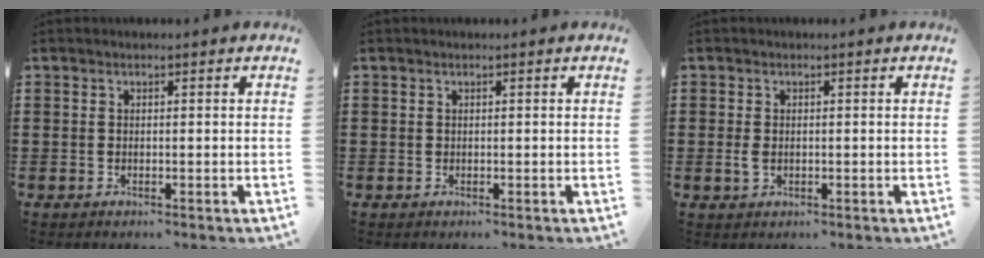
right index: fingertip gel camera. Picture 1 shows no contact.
{"total": 0.0}
{"total": 1.7, "force": [-0.2, 1.0, 1.4], "torque": [-0.035, 0.000, -0.006]}